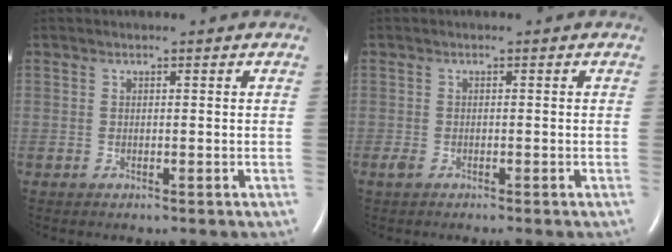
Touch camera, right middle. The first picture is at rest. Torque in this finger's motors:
{"motor_torque": [-0.07, -0.06, 0.00, 0.01]}